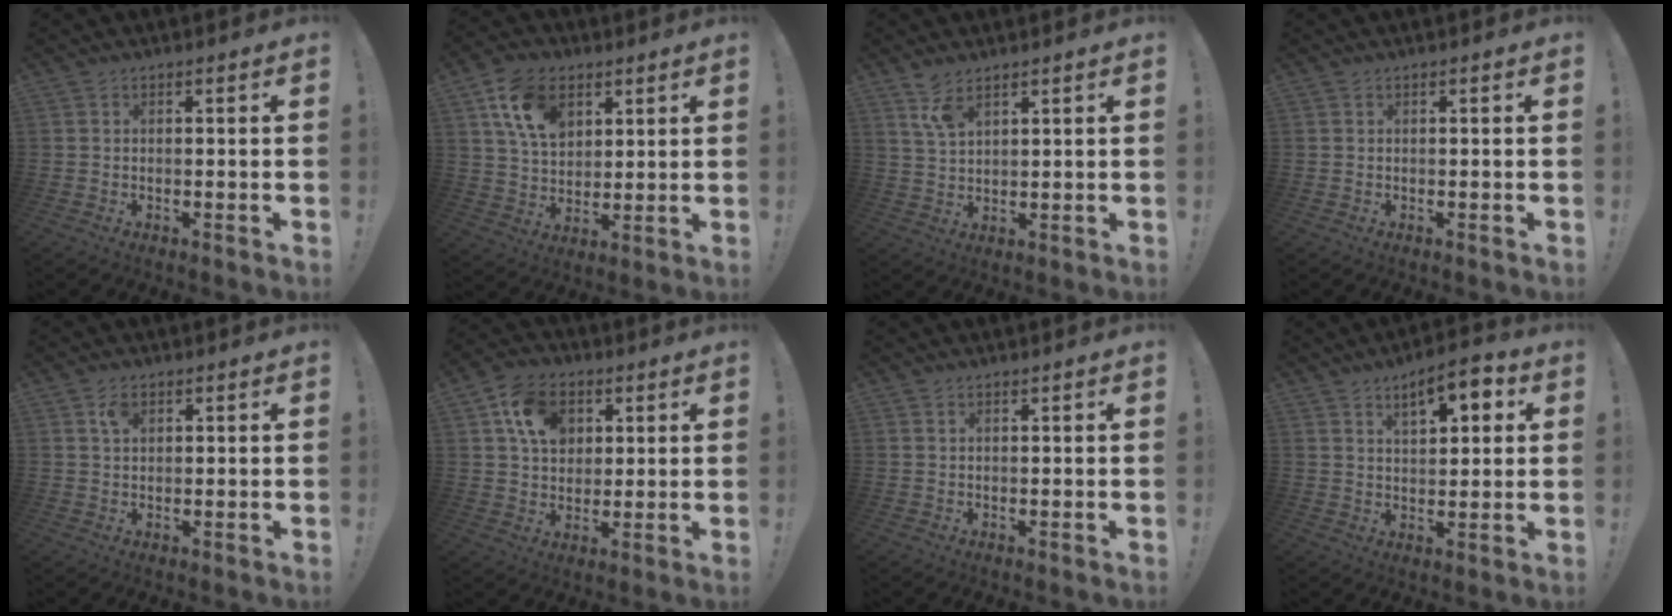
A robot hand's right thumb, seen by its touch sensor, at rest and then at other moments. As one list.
[{"total": 13.8, "force": [6.3, 9.6, 7.6], "torque": [-0.126, -0.012, 0.124]}, {"total": 6.2, "force": [4.3, 2.2, 3.9], "torque": [-0.076, -0.017, 0.079]}, {"total": 0.0}, {"total": 3.1, "force": [1.6, 1.8, 1.9], "torque": [-0.033, -0.001, 0.028]}, {"total": 12.4, "force": [4.8, 9.6, 6.2], "torque": [-0.103, -0.002, 0.095]}, {"total": 0.7, "force": [0.6, 0.2, 0.3], "torque": [-0.007, 0.000, 0.011]}, {"total": 9.2, "force": [4.8, 3.6, 6.9], "torque": [-0.099, -0.018, 0.079]}]